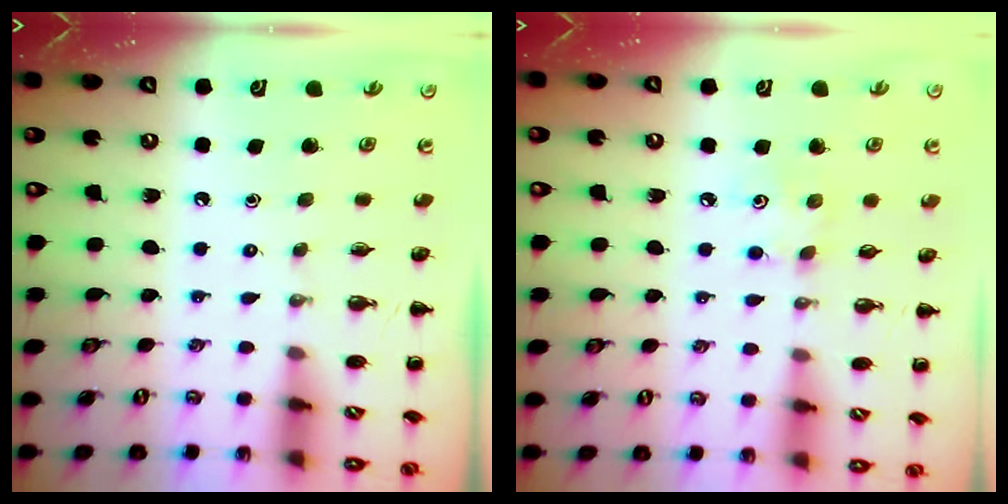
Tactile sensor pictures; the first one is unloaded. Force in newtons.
{"total": 5.2, "press": 5.1, "slide": 1.1}